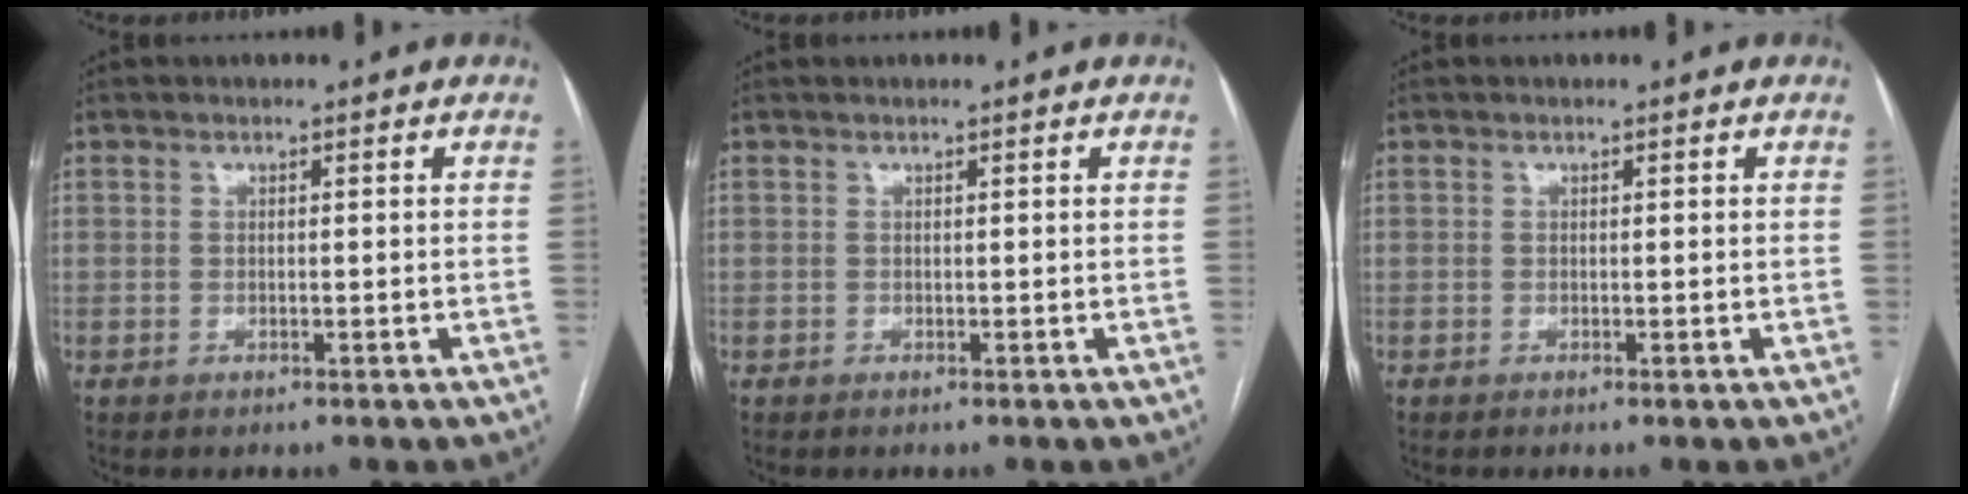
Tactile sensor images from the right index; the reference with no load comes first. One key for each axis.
{"total": 0.0}
{"total": 0.0}